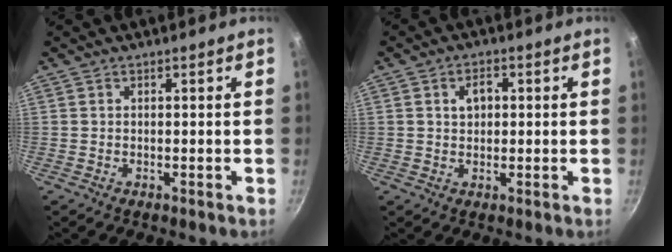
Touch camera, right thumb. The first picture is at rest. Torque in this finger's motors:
{"motor_torque": [-0.84, 0.31, 0.26, -0.23, 0.12]}